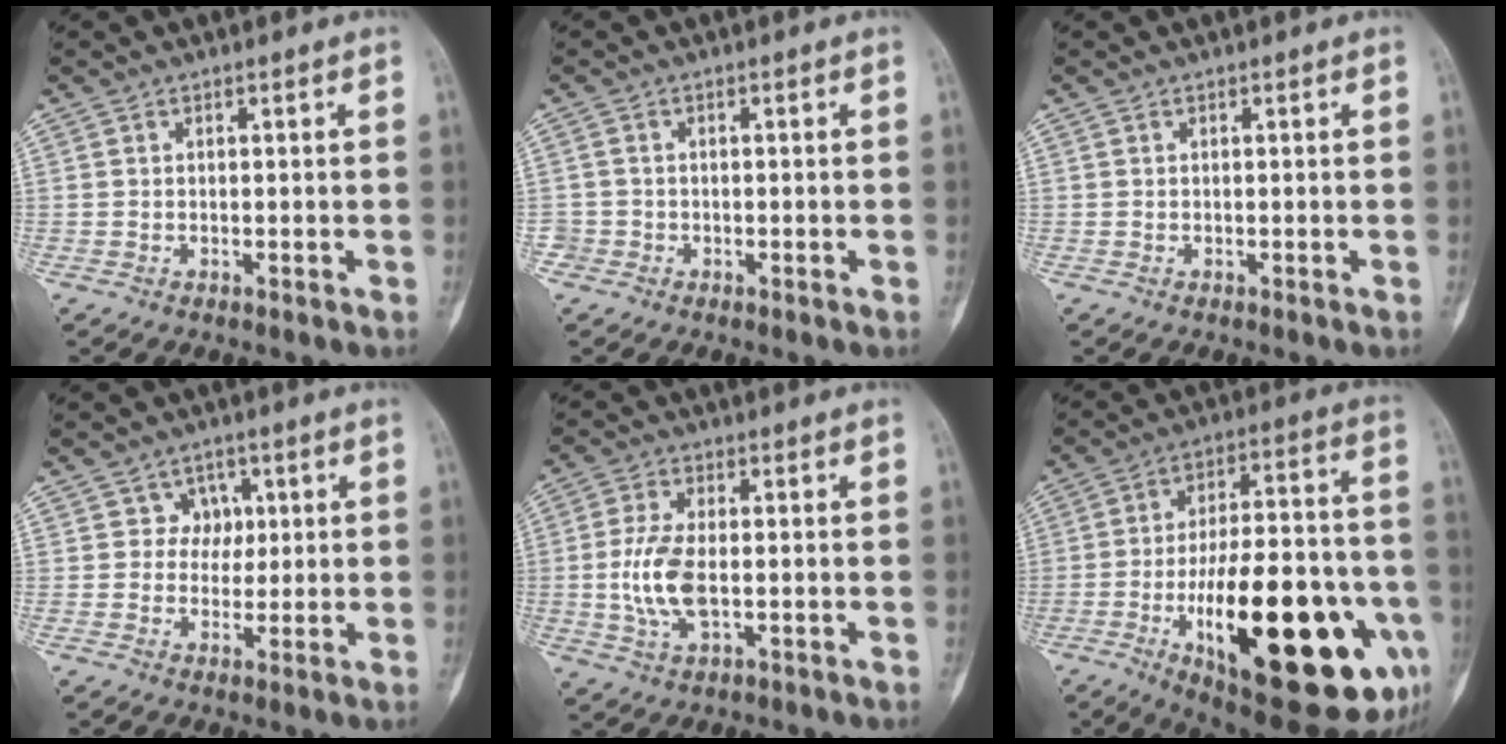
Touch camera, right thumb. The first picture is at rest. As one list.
[{"total": 2.1, "force": [-1.0, 1.8, -0.1], "torque": [0.012, 0.009, -0.026]}, {"total": 0.0}, {"total": 4.2, "force": [1.1, 4.0, 1.1], "torque": [0.020, 0.004, 0.009]}, {"total": 8.7, "force": [-1.0, 4.3, 7.5], "torque": [-0.162, 0.002, -0.019]}, {"total": 34.3, "force": [-11.1, 12.1, 30.1], "torque": [-0.406, 0.023, -0.150]}]